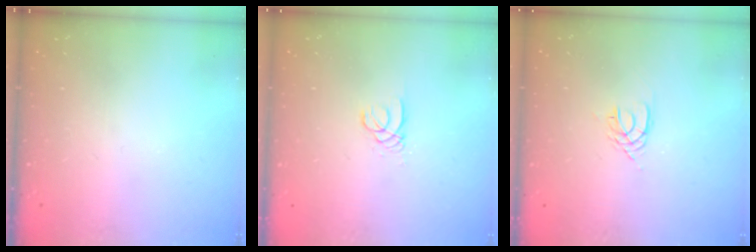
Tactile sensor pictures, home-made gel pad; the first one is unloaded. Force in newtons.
{"total": 1.8, "press": 1.8, "slide": 0.2}
{"total": 2.4, "press": 2.3, "slide": 0.4}